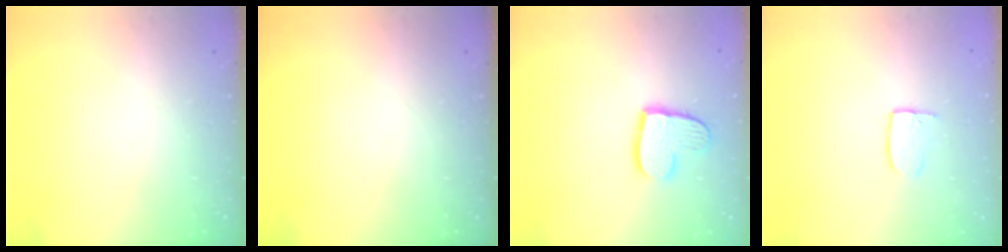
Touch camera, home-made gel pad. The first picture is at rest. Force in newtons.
{"total": 0.0}
{"total": 10.6, "press": 10.6, "slide": 0.8}
{"total": 3.3, "press": 3.3, "slide": 0.1}